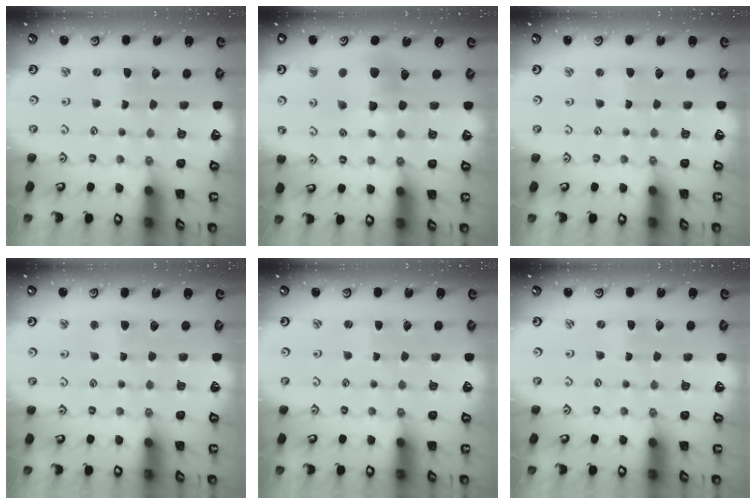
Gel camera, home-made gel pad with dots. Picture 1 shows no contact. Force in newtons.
{"total": 8.9, "press": 8.8, "slide": 1.2}
{"total": 1.4, "press": 1.4, "slide": 0.0}
{"total": 2.4, "press": 2.4, "slide": 0.3}
{"total": 1.5, "press": 1.4, "slide": 0.2}
{"total": 0.0}